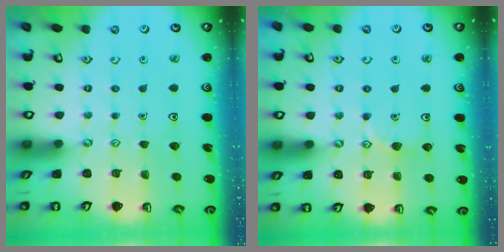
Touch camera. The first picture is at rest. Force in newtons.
{"total": 4.7, "press": 4.6, "slide": 0.7}